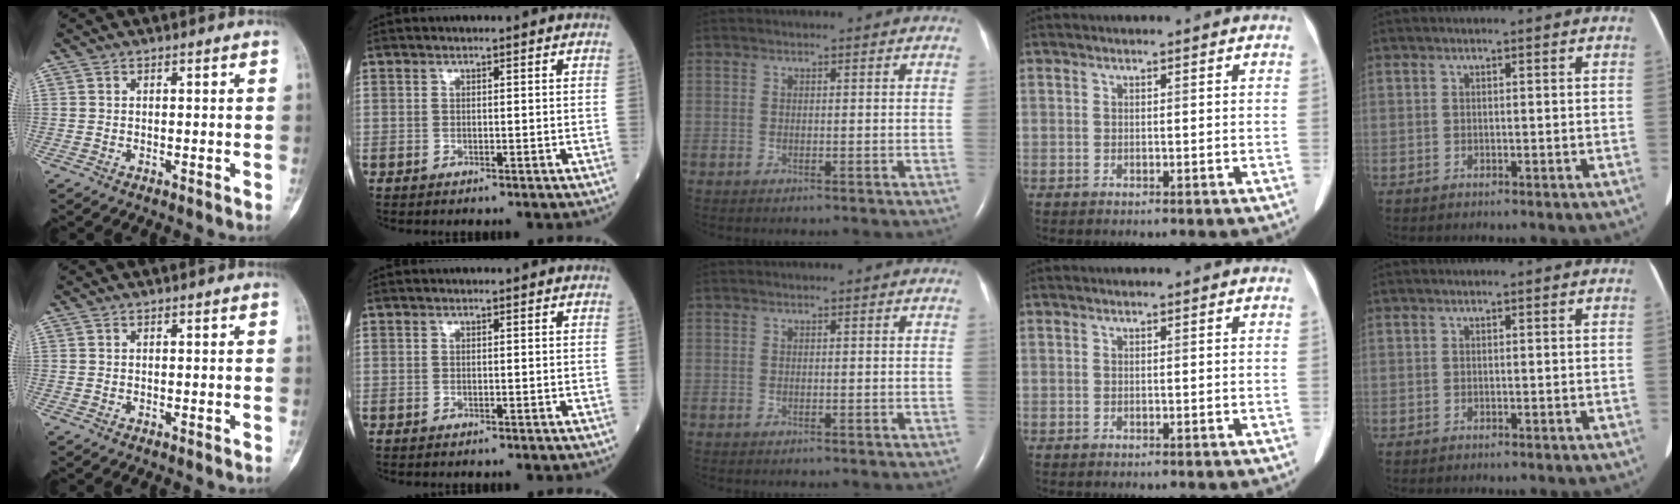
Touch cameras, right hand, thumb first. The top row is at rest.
{}